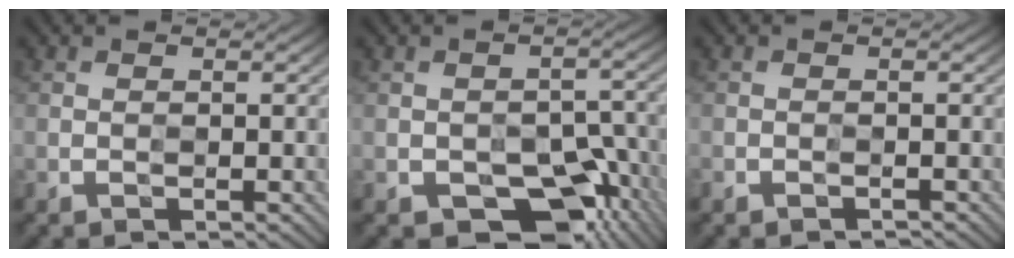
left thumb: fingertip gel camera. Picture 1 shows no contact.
{"total": 8.6, "force": [-5.4, 5.3, 4.2], "torque": [-0.052, -0.001, -0.080]}
{"total": 0.9, "force": [-0.8, -0.1, -0.5], "torque": [0.008, 0.000, -0.015]}